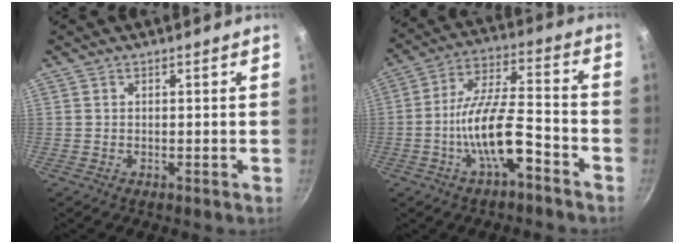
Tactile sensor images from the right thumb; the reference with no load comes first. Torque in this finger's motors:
{"motor_torque": [2.61, 1.74, 1.76, -1.01, 0.68]}